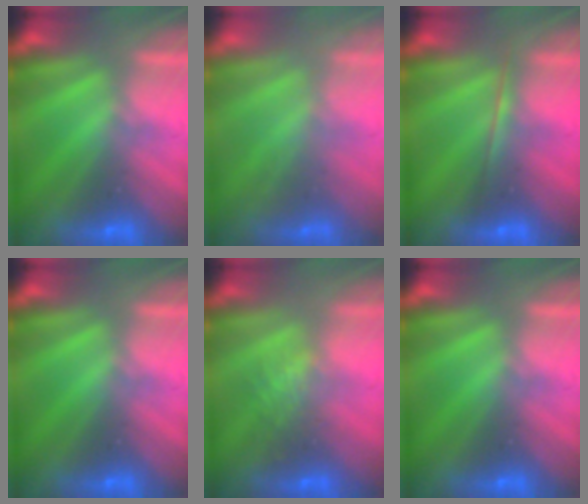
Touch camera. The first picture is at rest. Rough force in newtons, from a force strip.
{"total": 2.1}
{"total": 1.7}
{"total": 0.0}
{"total": 2.8}
{"total": 0.0}